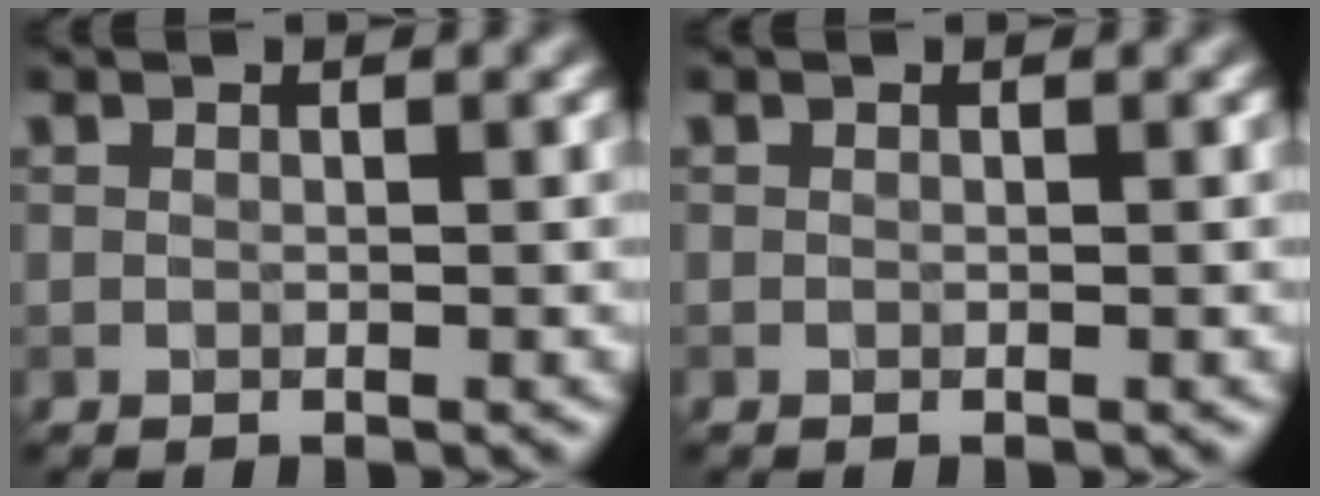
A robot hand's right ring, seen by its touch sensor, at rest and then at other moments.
{"total": 0.0}